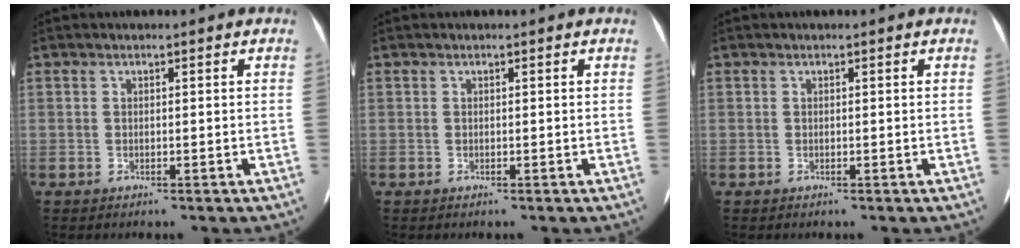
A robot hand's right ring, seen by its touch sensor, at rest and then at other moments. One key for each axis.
{"total": 0.0}
{"total": 0.0}